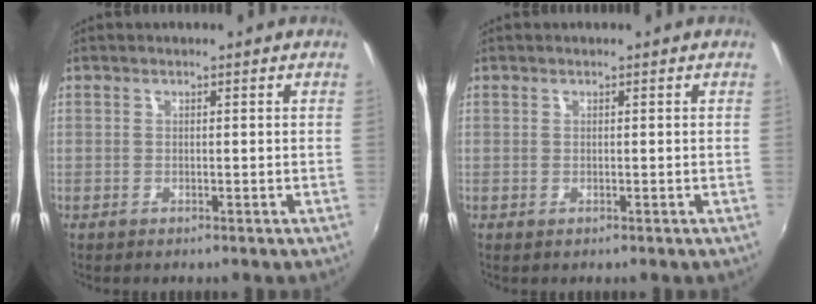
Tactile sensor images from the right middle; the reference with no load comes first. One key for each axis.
{"total": 0.0}